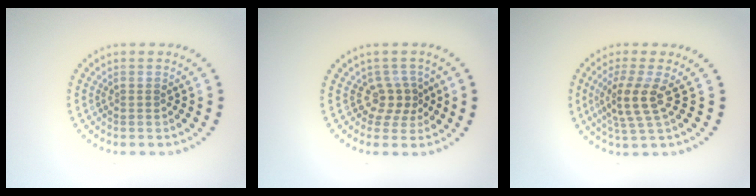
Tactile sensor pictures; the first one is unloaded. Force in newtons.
{"total": 2.3, "press": 1.6, "slide": 1.7}
{"total": 3.3, "press": 2.8, "slide": 1.7}